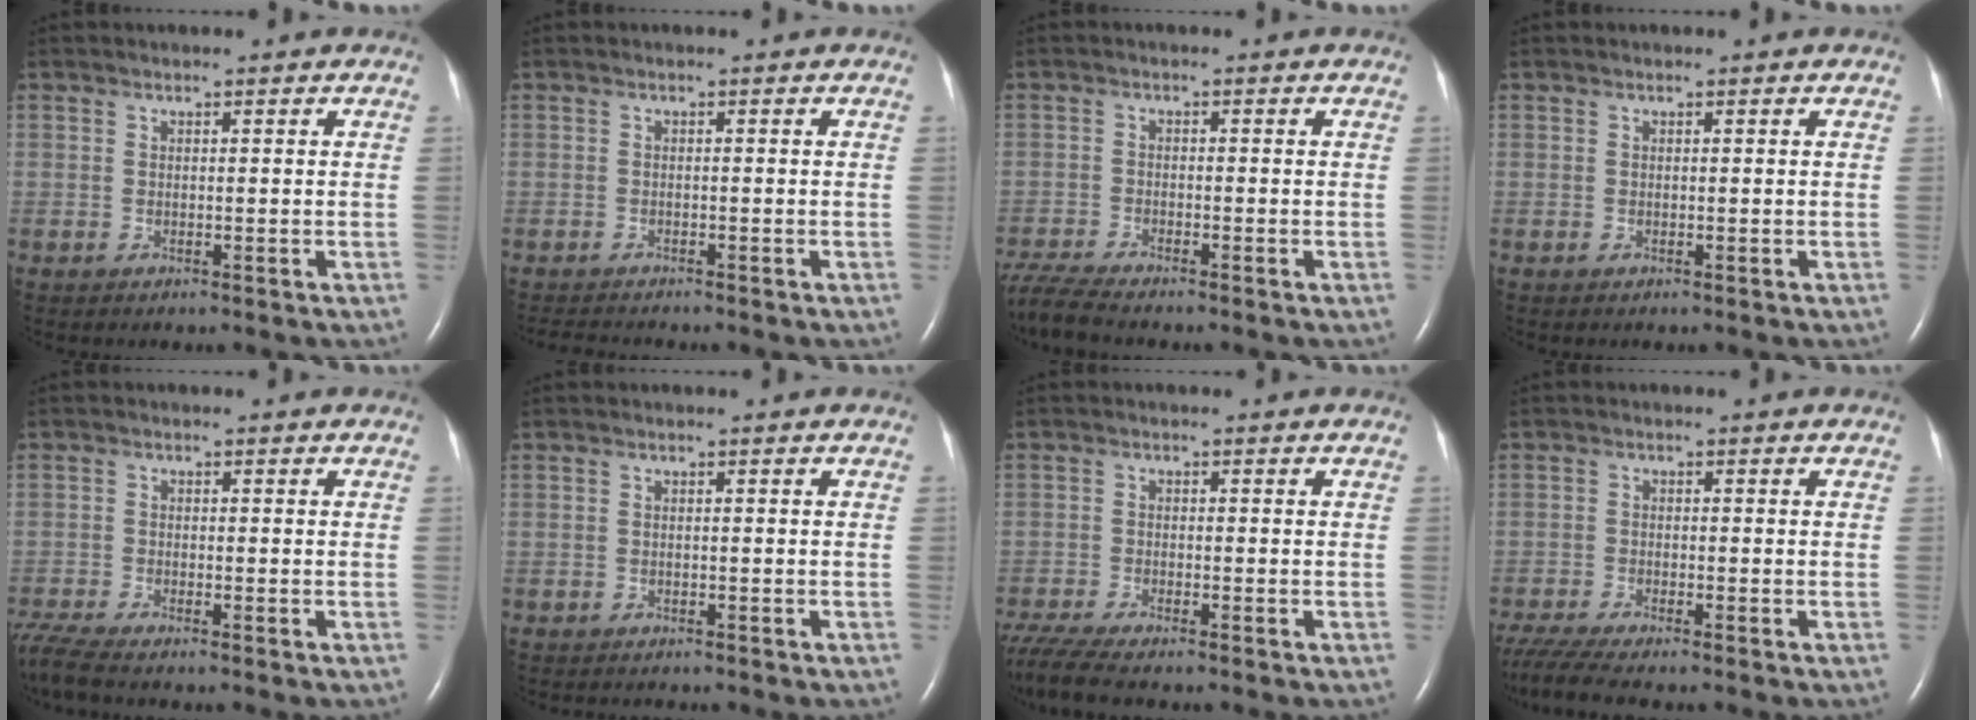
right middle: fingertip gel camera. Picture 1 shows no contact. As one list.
[{"total": 3.2, "force": [-3.0, 0.2, 0.9], "torque": [-0.013, -0.012, -0.048]}, {"total": 5.6, "force": [-5.1, -0.4, 2.1], "torque": [-0.048, -0.022, -0.098]}, {"total": 0.0}, {"total": 4.2, "force": [-3.8, -0.4, 1.9], "torque": [-0.050, -0.017, -0.077]}, {"total": 1.4, "force": [-1.2, 0.5, 0.3], "torque": [-0.012, -0.002, -0.014]}, {"total": 6.7, "force": [-5.8, 0.0, 3.3], "torque": [-0.070, -0.020, -0.107]}, {"total": 6.7, "force": [-5.8, -0.4, 3.3], "torque": [-0.066, -0.022, -0.105]}]